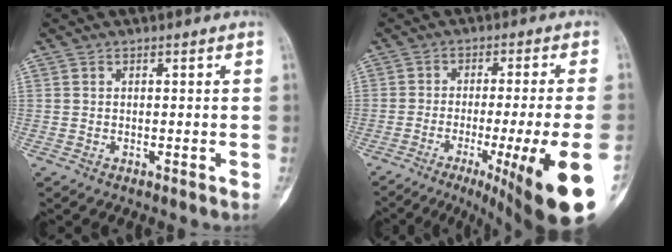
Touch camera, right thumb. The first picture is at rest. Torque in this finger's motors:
{"motor_torque": [0.74, 0.92, 2.01, -0.76, 0.15]}